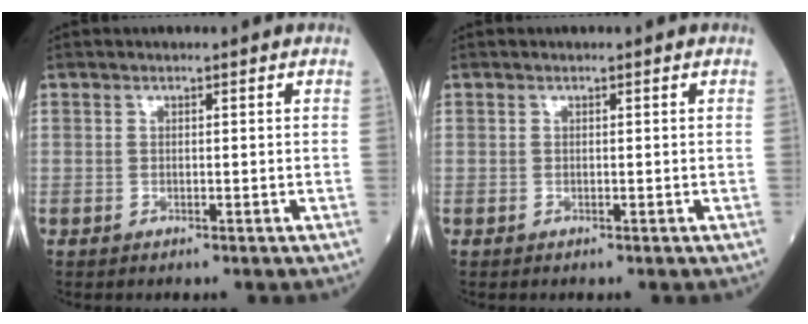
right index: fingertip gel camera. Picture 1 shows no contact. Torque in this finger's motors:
{"motor_torque": [0.00, 0.00, 0.00, 0.00]}